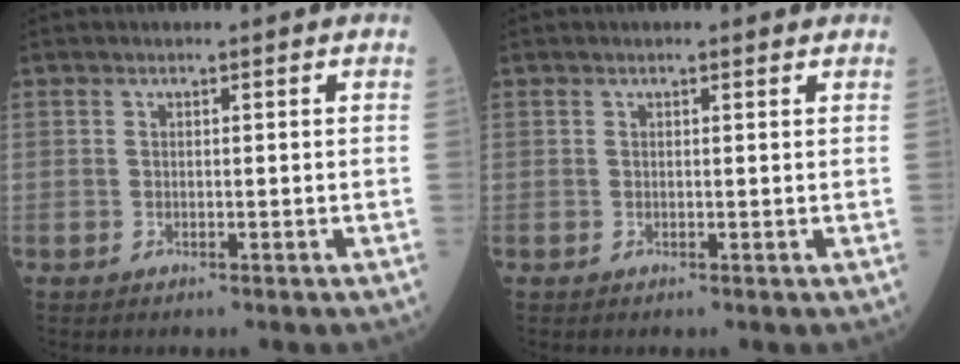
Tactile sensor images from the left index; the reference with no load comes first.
{"total": 1.7, "force": [1.4, 0.4, 0.7], "torque": [-0.012, 0.007, 0.015]}